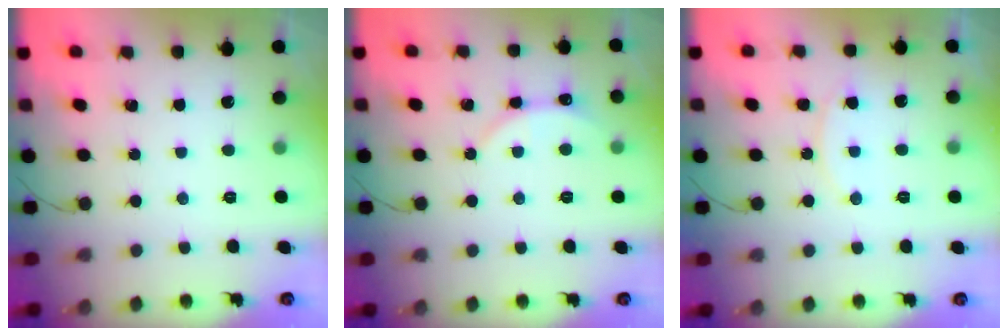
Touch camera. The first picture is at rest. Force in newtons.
{"total": 2.9, "press": 2.9, "slide": 0.3}
{"total": 7.9, "press": 7.7, "slide": 1.3}